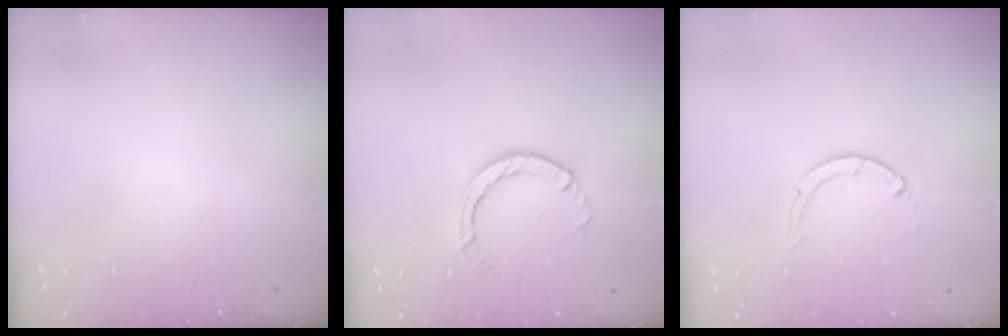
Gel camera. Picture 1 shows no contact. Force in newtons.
{"total": 2.9, "press": 2.9, "slide": 0.5}
{"total": 0.0}